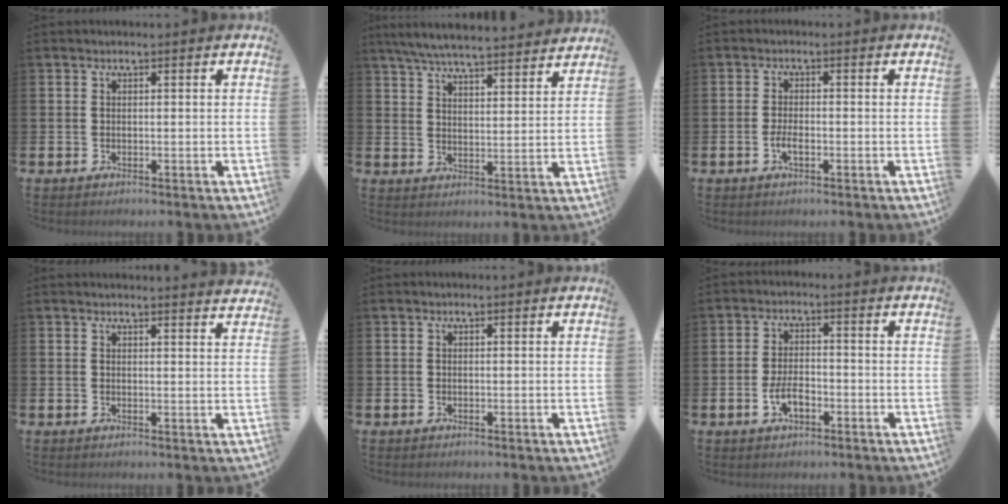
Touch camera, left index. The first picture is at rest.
{"total": 6.8, "force": [6.6, 0.4, 1.7], "torque": [-0.048, -0.042, 0.117]}
{"total": 2.1, "force": [-0.8, 0.9, 1.8], "torque": [-0.026, -0.002, -0.016]}
{"total": 2.1, "force": [2.1, -0.1, -0.1], "torque": [0.012, -0.018, 0.035]}
{"total": 0.0}
{"total": 3.7, "force": [-1.4, 1.9, 2.9], "torque": [-0.044, 0.002, -0.027]}